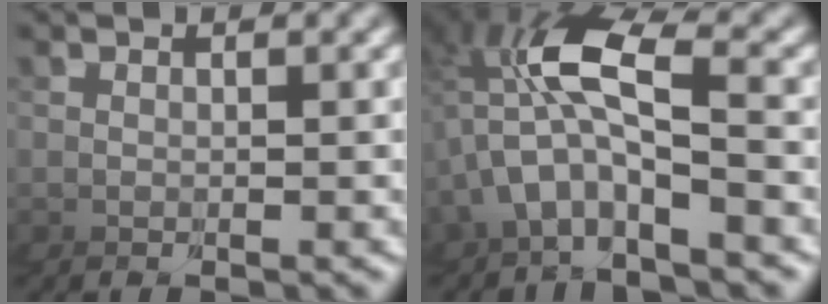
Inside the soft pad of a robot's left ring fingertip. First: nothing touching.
{"total": 4.0, "force": [-1.4, 2.8, 2.5], "torque": [-0.109, -0.015, -0.015]}